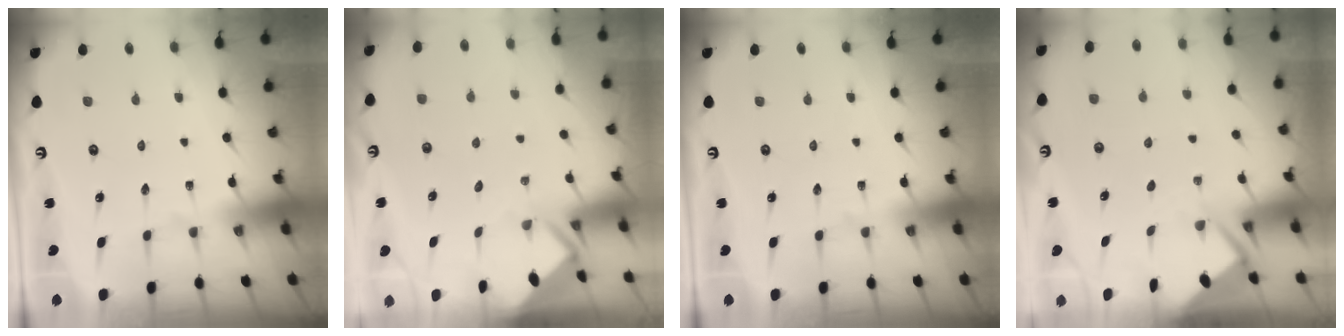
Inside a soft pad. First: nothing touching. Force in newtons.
{"total": 2.9, "press": 2.9, "slide": 0.1}
{"total": 0.0}
{"total": 2.8, "press": 2.8, "slide": 0.4}